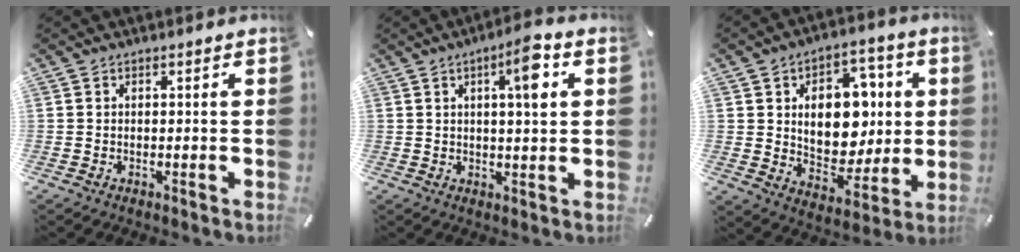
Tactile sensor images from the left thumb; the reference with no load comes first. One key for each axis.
{"total": 7.9, "fx": 2.8, "fy": 1.6, "fz": 7.2, "tx": -0.104, "ty": -0.010, "tz": 0.035}
{"total": 14.5, "fx": 2.4, "fy": 11.1, "fz": 9.1, "tx": -0.126, "ty": -0.012, "tz": 0.050}